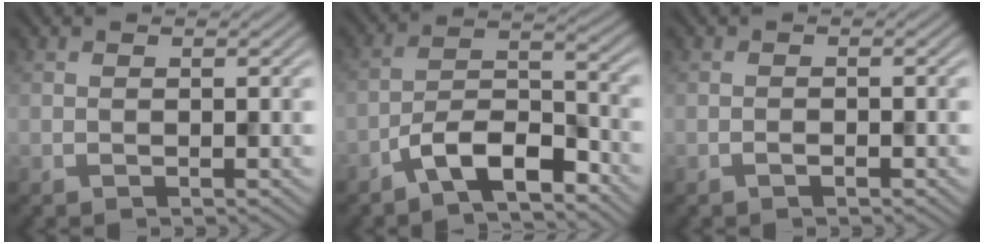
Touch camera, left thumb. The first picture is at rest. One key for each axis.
{"total": 7.7, "fx": -5.3, "fy": 2.5, "fz": 4.9, "tx": -0.088, "ty": 0.010, "tz": -0.112}
{"total": 0.8, "fx": -0.5, "fy": 0.2, "fz": 0.5, "tx": -0.009, "ty": 0.001, "tz": -0.009}